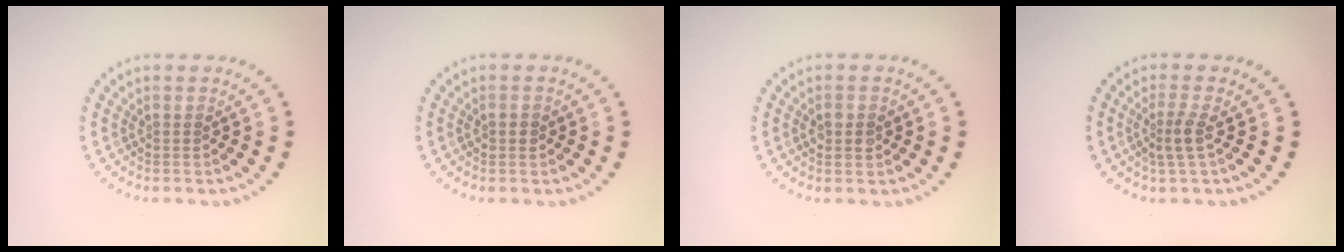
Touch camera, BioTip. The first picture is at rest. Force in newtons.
{"total": 1.4, "press": 1.4, "slide": 0.2}
{"total": 2.0, "press": 2.0, "slide": 0.1}
{"total": 2.3, "press": 1.8, "slide": 1.4}